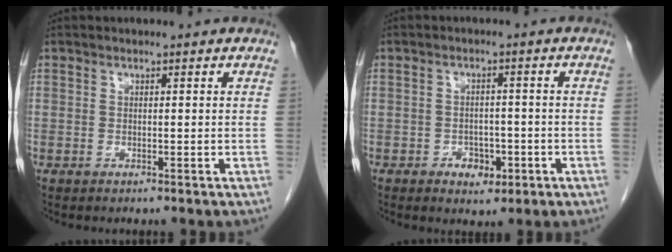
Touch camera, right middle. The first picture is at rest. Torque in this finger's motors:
{"motor_torque": [0.05, 0.10, -0.05, -0.01]}